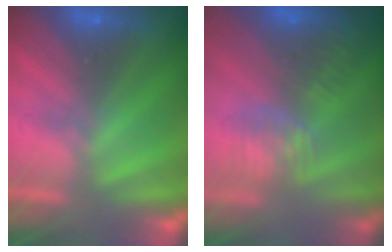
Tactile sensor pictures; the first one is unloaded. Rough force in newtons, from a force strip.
{"total": 7.8}